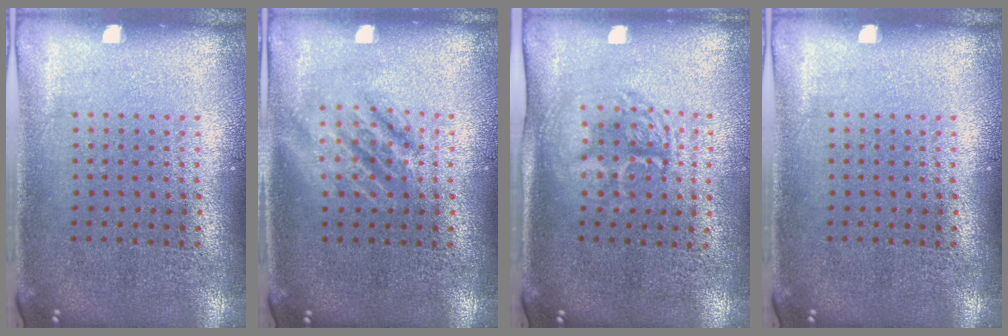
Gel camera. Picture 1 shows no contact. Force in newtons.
{"total": 1.2, "press": 1.2, "slide": 0.2}
{"total": 1.6, "press": 1.4, "slide": 0.8}
{"total": 0.0}